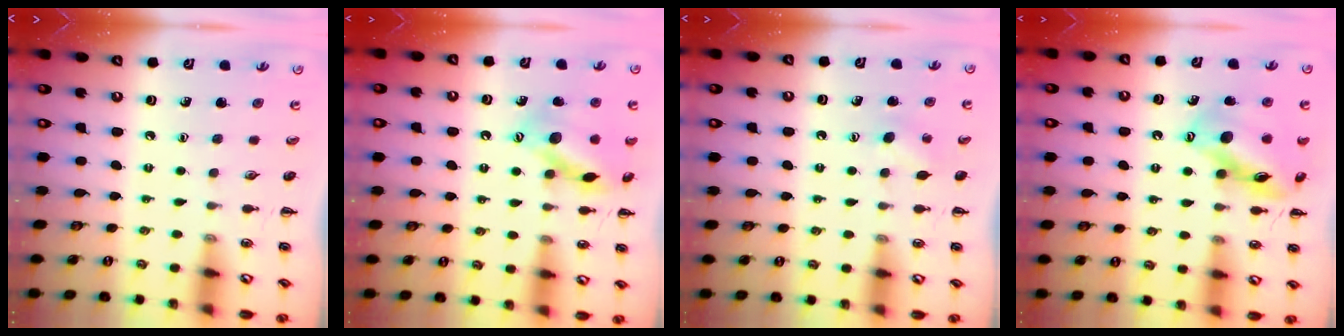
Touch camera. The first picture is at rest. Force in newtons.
{"total": 14.6, "press": 14.6, "slide": 1.2}
{"total": 4.6, "press": 4.5, "slide": 1.2}
{"total": 14.6, "press": 14.6, "slide": 1.4}